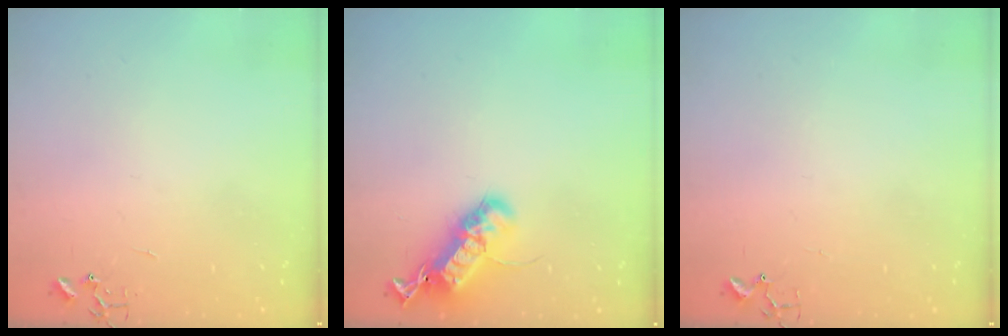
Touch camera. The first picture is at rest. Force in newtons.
{"total": 19.9, "press": 19.9, "slide": 0.3}
{"total": 4.0, "press": 3.9, "slide": 0.4}